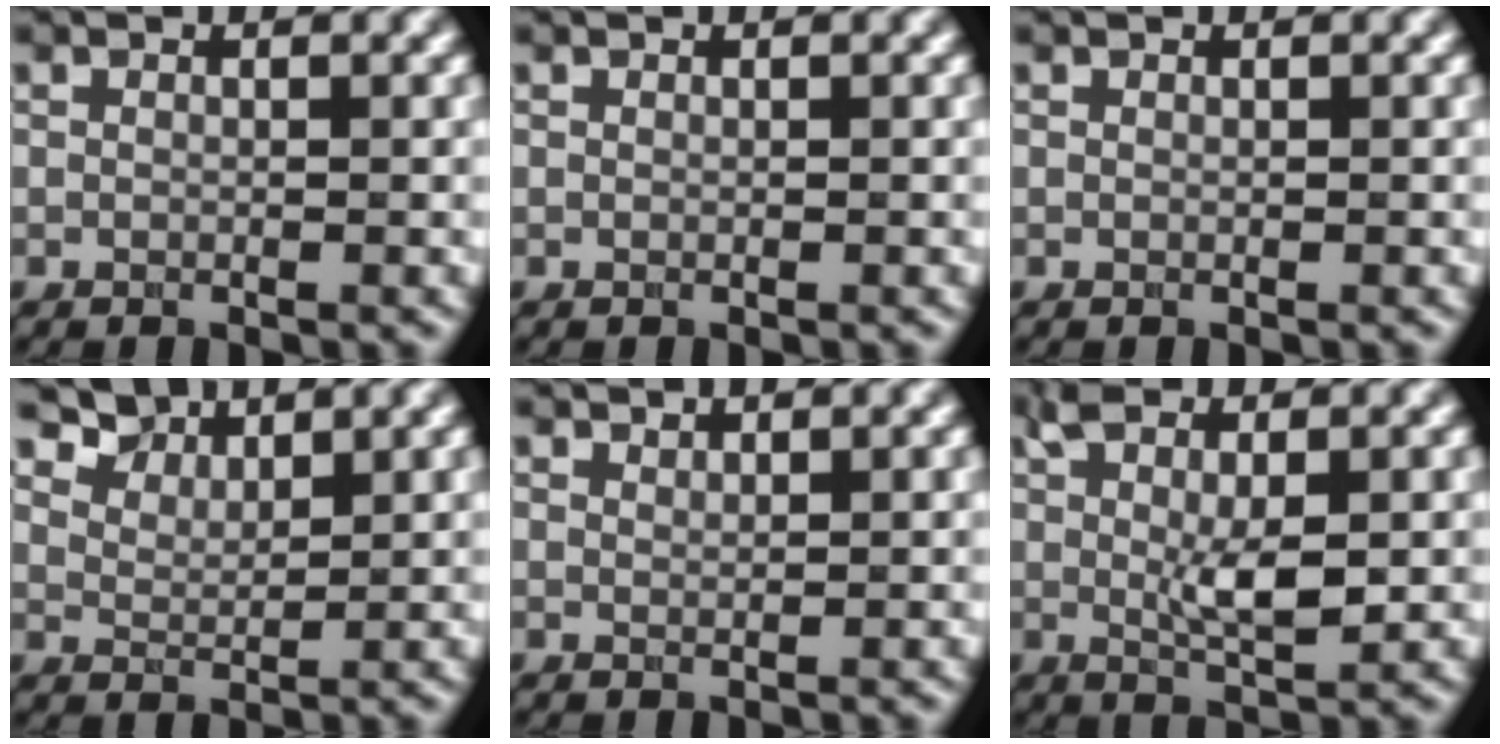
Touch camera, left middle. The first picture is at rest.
{"total": 0.0}
{"total": 0.0}
{"total": 3.3, "force": [3.0, 1.1, 0.7], "torque": [-0.027, -0.006, 0.065]}
{"total": 1.0, "force": [0.9, 0.1, 0.1], "torque": [-0.002, -0.001, 0.019]}
{"total": 4.3, "force": [1.1, 1.6, 3.9], "torque": [-0.078, -0.003, 0.024]}